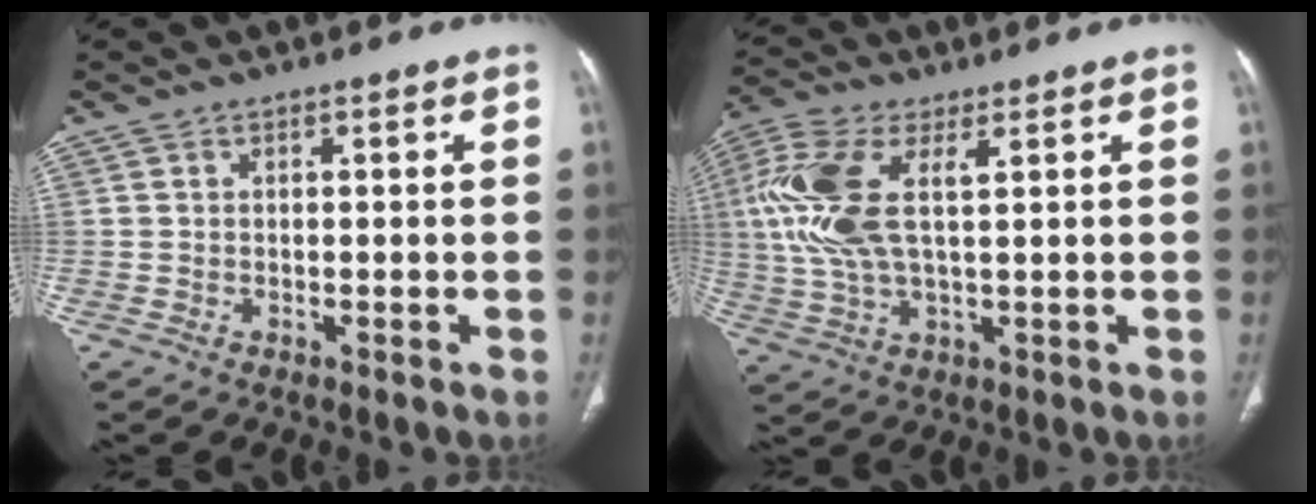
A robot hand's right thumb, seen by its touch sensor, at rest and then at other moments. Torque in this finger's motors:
{"motor_torque": [0.70, 1.12, 0.90, 0.95, 0.53]}